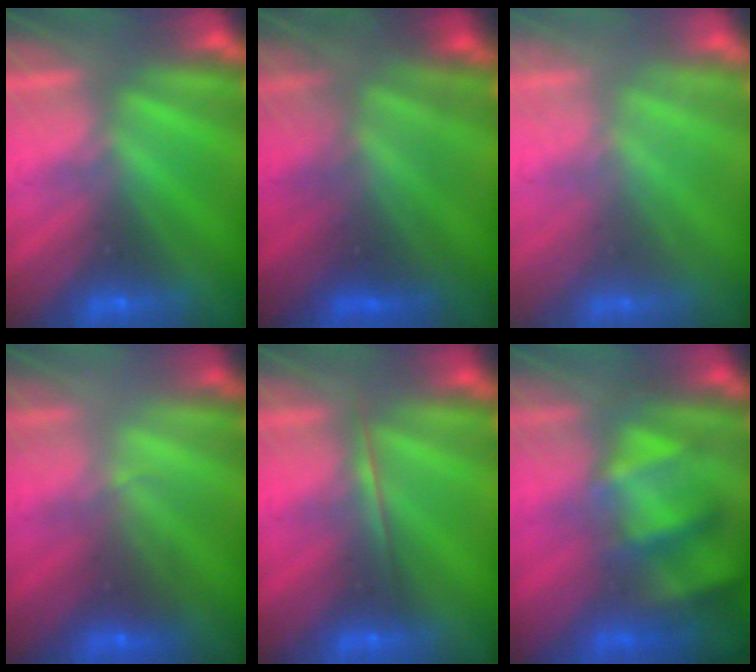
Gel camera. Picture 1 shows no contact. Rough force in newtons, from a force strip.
{"total": 4.6}
{"total": 2.2}
{"total": 2.1}
{"total": 1.7}
{"total": 4.9}